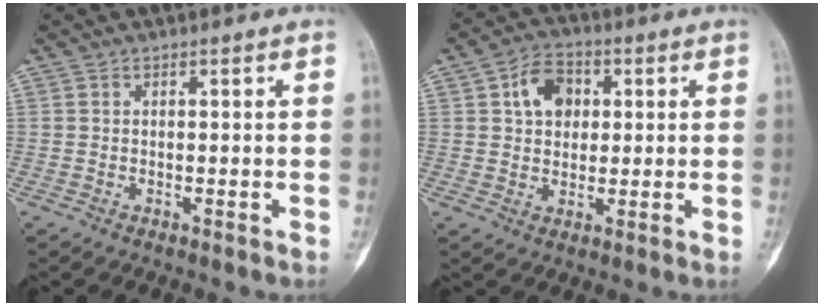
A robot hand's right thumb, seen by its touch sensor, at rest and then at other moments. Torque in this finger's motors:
{"motor_torque": [0.01, 0.04, 0.00, 0.00, 0.00]}